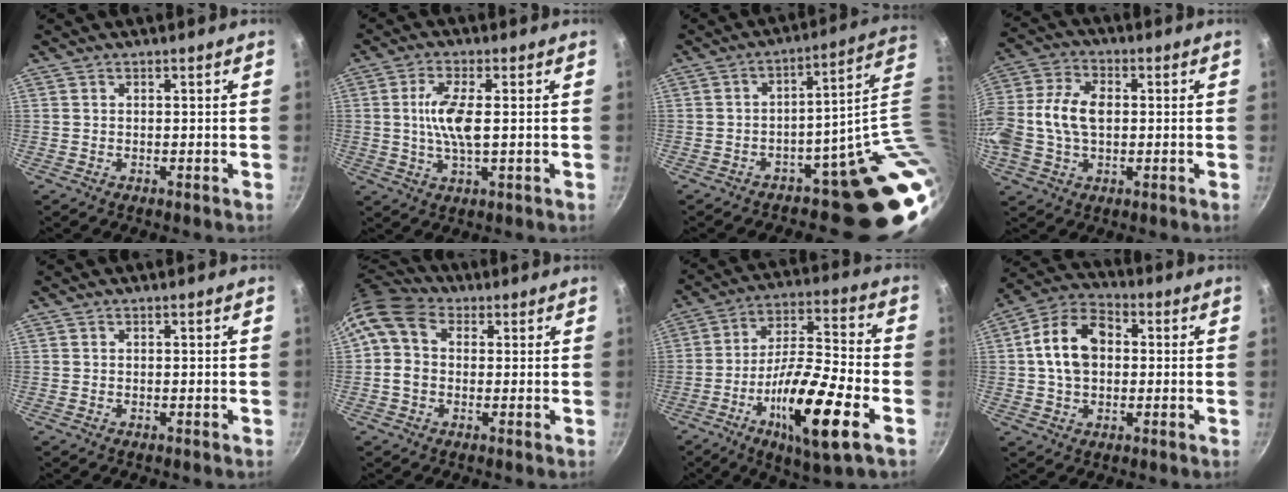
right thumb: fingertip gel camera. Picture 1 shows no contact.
{"total": 7.7, "force": [0.5, 2.4, 7.3], "torque": [-0.154, 0.000, 0.007]}
{"total": 12.5, "force": [-1.0, 4.5, 11.6], "torque": [-0.069, 0.017, -0.013]}
{"total": 13.3, "force": [0.0, 8.8, 10.0], "torque": [-0.202, 0.027, -0.013]}
{"total": 0.0}
{"total": 10.0, "force": [2.1, 7.7, 6.1], "torque": [-0.110, 0.016, 0.018]}
{"total": 19.2, "force": [-7.5, 4.3, 17.1], "torque": [-0.297, 0.032, -0.136]}
{"total": 12.3, "force": [1.1, 8.6, 8.7], "torque": [-0.131, 0.026, 0.005]}